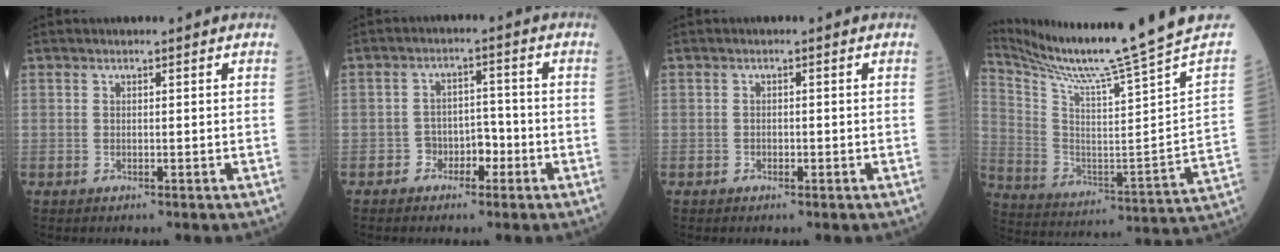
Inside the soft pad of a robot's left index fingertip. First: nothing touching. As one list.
[{"total": 3.8, "force": [-2.1, 2.6, 1.9], "torque": [-0.023, 0.012, -0.037]}, {"total": 0.7, "force": [-0.4, 0.5, 0.4], "torque": [-0.007, 0.001, -0.007]}, {"total": 21.8, "force": [19.1, -3.6, 10.0], "torque": [-0.186, -0.107, 0.293]}]